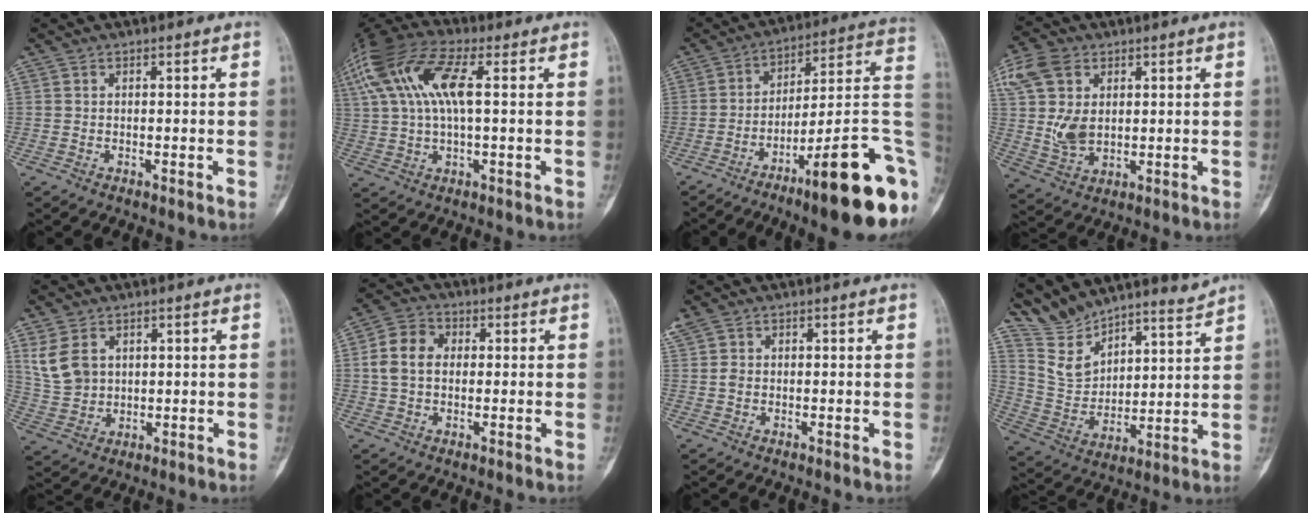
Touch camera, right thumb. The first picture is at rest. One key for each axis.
{"total": 17.4, "fx": 4.9, "fy": 6.8, "fz": 15.3, "tx": -0.347, "ty": 0.036, "tz": 0.086}
{"total": 23.7, "fx": -9.6, "fy": 4.9, "fz": 21.2, "tx": -0.226, "ty": 0.063, "tz": -0.136}
{"total": 10.9, "fx": 2.7, "fy": 7.6, "fz": 7.4, "tx": -0.141, "ty": -0.005, "tz": 0.057}
{"total": 7.5, "fx": 2.9, "fy": 5.5, "fz": 4.3, "tx": -0.075, "ty": -0.005, "tz": 0.073}
{"total": 7.6, "fx": 0.6, "fy": 5.7, "fz": 5.0, "tx": -0.086, "ty": 0.017, "tz": 0.002}
{"total": 2.7, "fx": 0.8, "fy": 2.1, "fz": 1.5, "tx": -0.042, "ty": 0.011, "tz": 0.024}
{"total": 13.8, "fx": 13.3, "fy": 2.8, "fz": 2.3, "tx": -0.023, "ty": -0.083, "tz": 0.264}